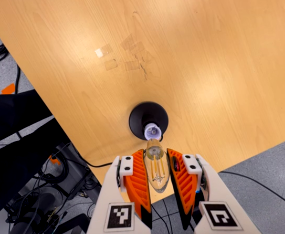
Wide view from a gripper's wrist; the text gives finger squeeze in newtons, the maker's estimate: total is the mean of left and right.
{"total": 12.6, "left": 12.6, "right": 12.7}